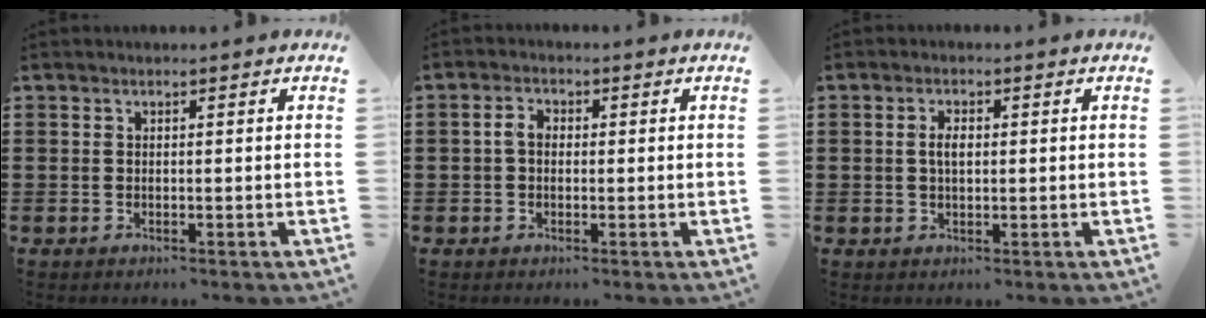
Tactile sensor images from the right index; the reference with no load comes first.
{"total": 2.5, "force": [-0.1, 1.7, 1.8], "torque": [-0.037, 0.007, -0.004]}
{"total": 2.5, "force": [0.2, 1.1, 2.2], "torque": [-0.044, 0.006, 0.002]}